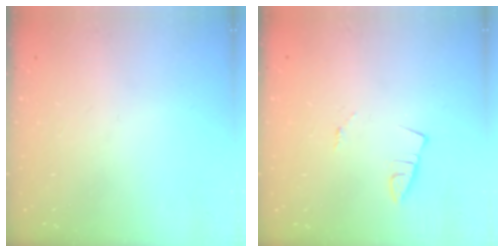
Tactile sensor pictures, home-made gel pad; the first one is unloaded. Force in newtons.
{"total": 1.0, "press": 1.0, "slide": 0.1}